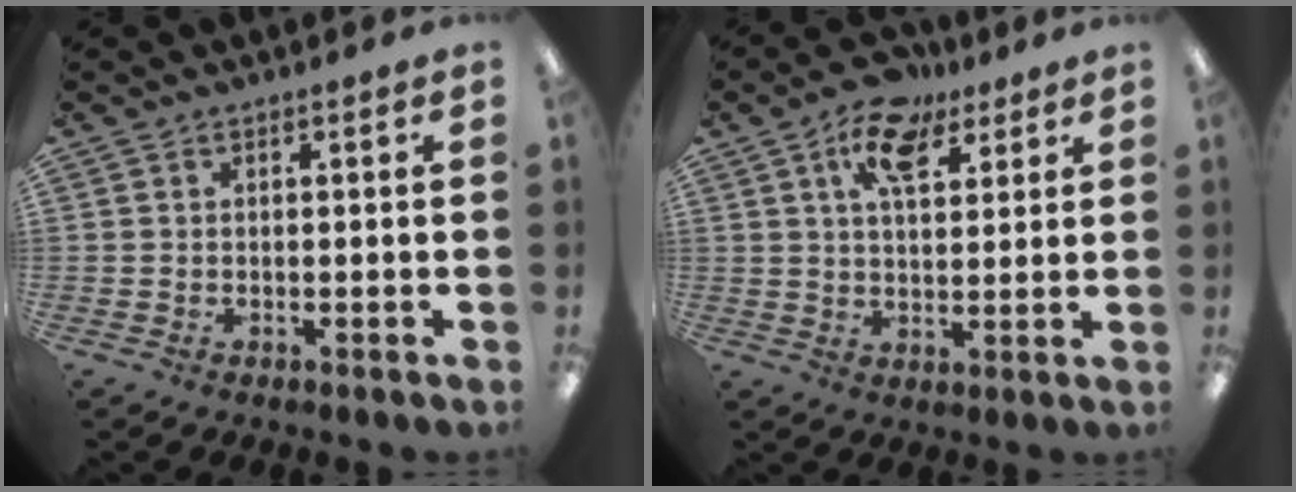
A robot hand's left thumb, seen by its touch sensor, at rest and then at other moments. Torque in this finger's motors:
{"motor_torque": [-0.09, -0.10, -0.29, -0.09, 0.08]}